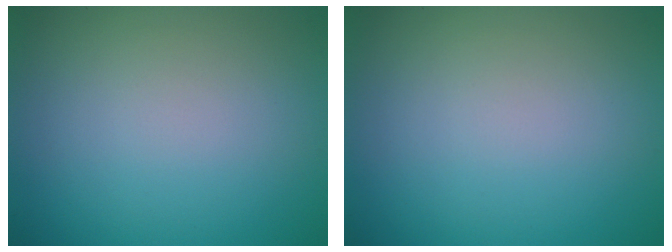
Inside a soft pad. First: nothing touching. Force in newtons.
{"total": 0.0}